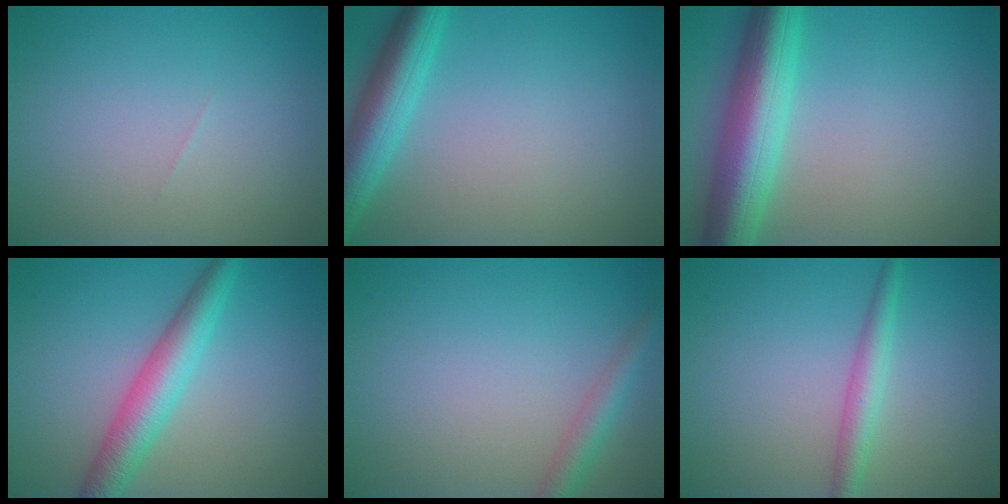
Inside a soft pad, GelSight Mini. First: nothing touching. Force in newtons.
{"total": 5.1, "press": 5.1, "slide": 0.3}
{"total": 8.2, "press": 8.1, "slide": 0.4}
{"total": 4.5, "press": 4.5, "slide": 0.1}
{"total": 2.4, "press": 2.4, "slide": 0.2}
{"total": 2.4, "press": 2.4, "slide": 0.0}